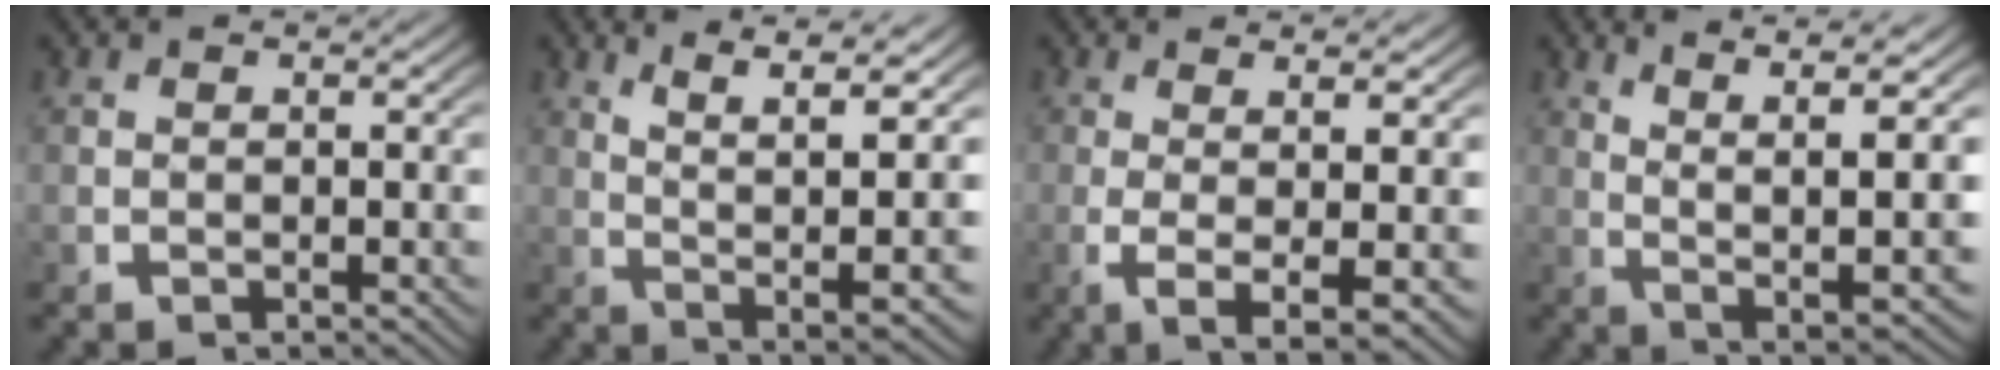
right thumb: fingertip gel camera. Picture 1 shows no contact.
{"total": 10.2, "force": [3.4, 4.2, 8.6], "torque": [-0.130, 0.006, 0.051]}
{"total": 7.1, "force": [-1.7, 2.0, 6.6], "torque": [-0.130, -0.030, -0.007]}
{"total": 11.0, "force": [3.0, 4.9, 9.3], "torque": [-0.136, 0.002, 0.047]}